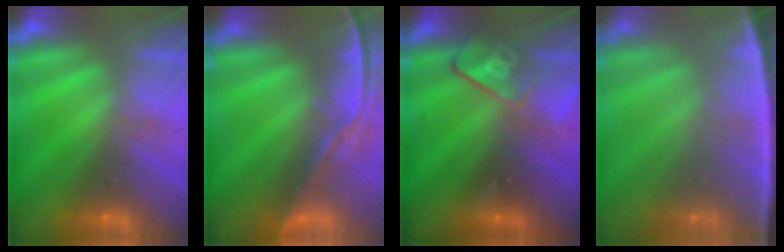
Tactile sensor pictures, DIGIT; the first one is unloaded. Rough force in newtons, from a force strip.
{"total": 7.8}
{"total": 2.8}
{"total": 7.2}